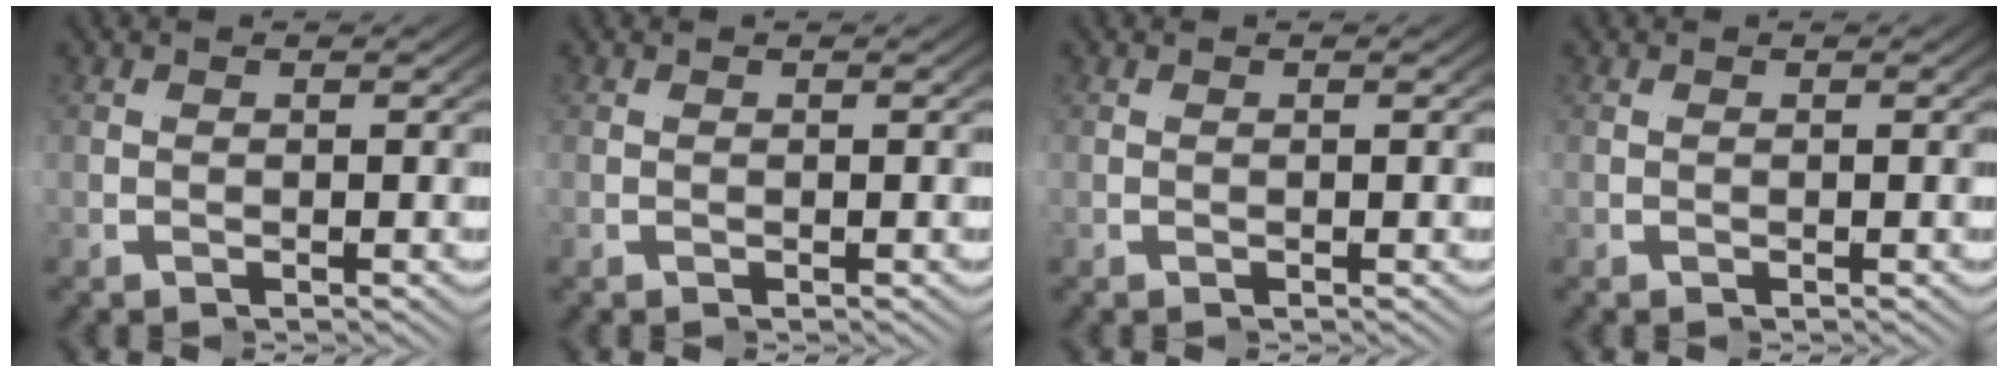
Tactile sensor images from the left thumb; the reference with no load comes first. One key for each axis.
{"total": 0.0}
{"total": 0.0}
{"total": 0.0}